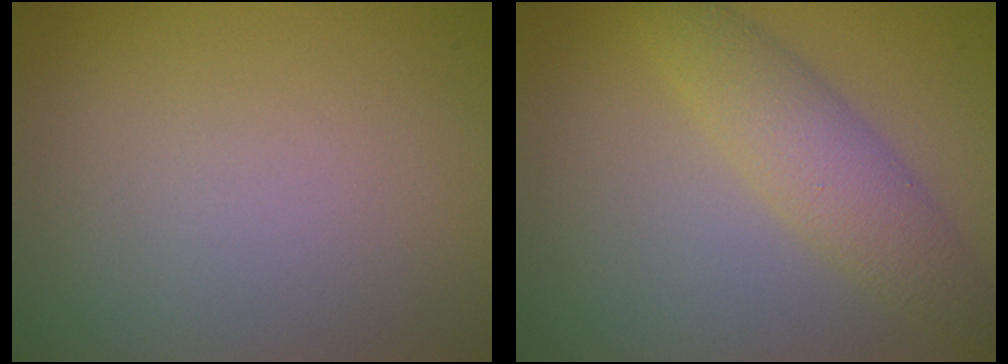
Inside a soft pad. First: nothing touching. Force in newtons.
{"total": 3.9, "press": 3.9, "slide": 0.1}